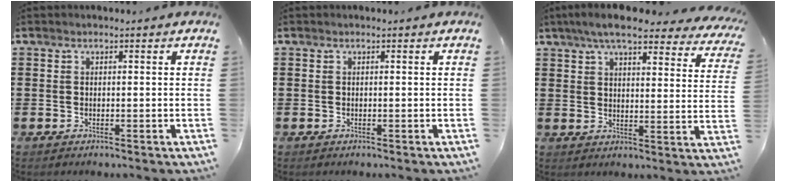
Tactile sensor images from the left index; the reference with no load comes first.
{"total": 0.0}
{"total": 7.8, "force": [6.7, 0.6, 4.0], "torque": [-0.090, -0.021, 0.118]}